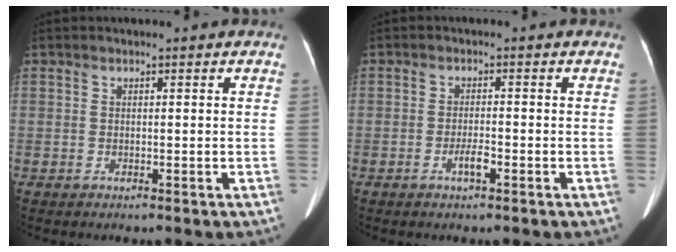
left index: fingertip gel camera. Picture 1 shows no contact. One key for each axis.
{"total": 2.1, "fx": -1.3, "fy": 0.3, "fz": 1.7, "tx": -0.033, "ty": -0.003, "tz": -0.024}